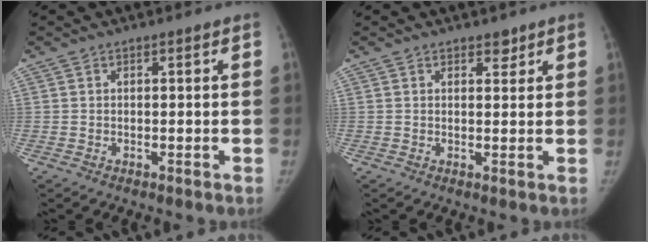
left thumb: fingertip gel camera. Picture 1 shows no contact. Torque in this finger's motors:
{"motor_torque": [0.15, -0.08, 0.18, -0.32, 0.02]}